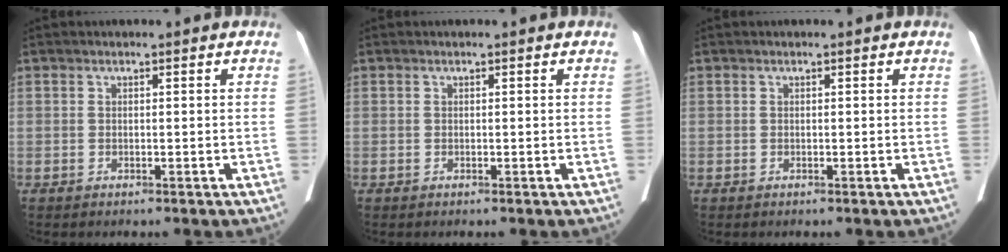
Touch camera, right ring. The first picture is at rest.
{"total": 0.0}
{"total": 0.0}